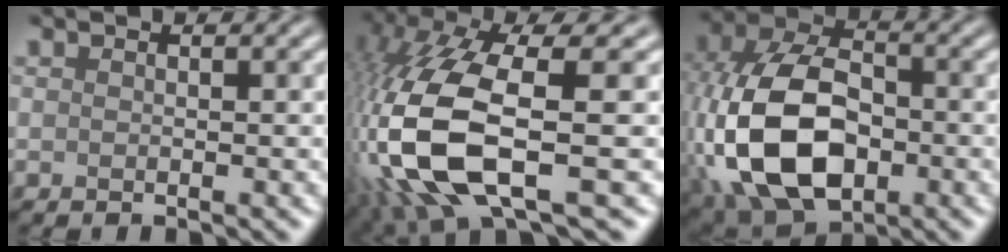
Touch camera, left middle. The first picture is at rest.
{"total": 13.2, "force": [-2.8, 5.1, 11.9], "torque": [-0.290, -0.018, -0.050]}
{"total": 14.3, "force": [-3.0, 9.2, 10.6], "torque": [-0.241, -0.012, -0.064]}